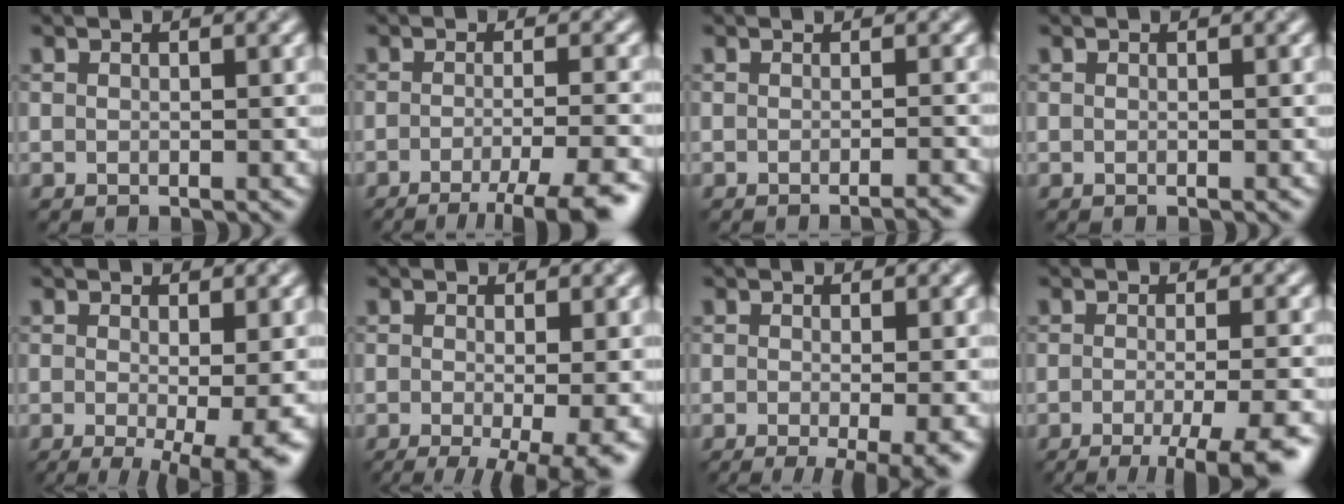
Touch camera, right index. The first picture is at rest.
{"total": 6.6, "force": [-3.9, 1.3, 5.2], "torque": [-0.066, -0.004, -0.056]}
{"total": 2.6, "force": [-1.4, 0.7, 2.1], "torque": [-0.008, 0.002, -0.024]}
{"total": 0.0}
{"total": 7.0, "force": [-2.0, 1.7, 6.5], "torque": [-0.089, -0.017, -0.022]}
{"total": 8.6, "force": [-2.9, 2.8, 7.6], "torque": [-0.091, -0.013, -0.036]}
{"total": 6.2, "force": [-2.5, 1.7, 5.4], "torque": [-0.064, -0.012, -0.030]}
{"total": 7.3, "force": [-4.0, 1.8, 5.9], "torque": [-0.064, -0.009, -0.053]}